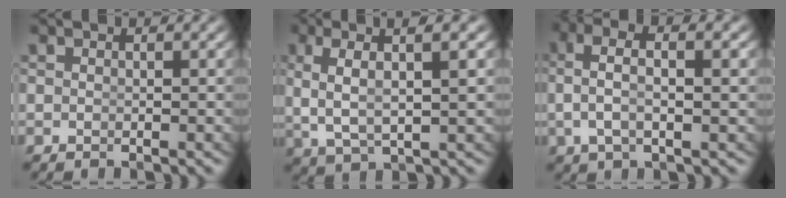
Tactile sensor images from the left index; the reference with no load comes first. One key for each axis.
{"total": 5.7, "fx": 1.8, "fy": 2.0, "fz": 5.0, "tx": -0.088, "ty": 0.013, "tz": 0.037}
{"total": 4.4, "fx": 0.8, "fy": 1.8, "fz": 3.9, "tx": -0.077, "ty": 0.002, "tz": 0.015}